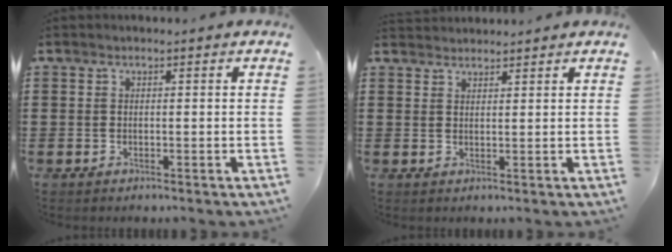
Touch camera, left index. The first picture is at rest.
{"total": 1.8, "force": [1.8, 0.2, -0.1], "torque": [-0.003, 0.000, 0.036]}